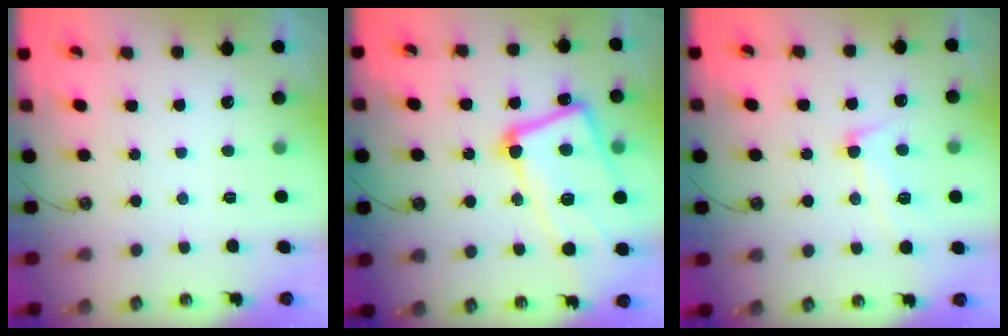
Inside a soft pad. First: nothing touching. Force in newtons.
{"total": 17.5, "press": 17.3, "slide": 2.5}
{"total": 7.5, "press": 7.4, "slide": 1.1}